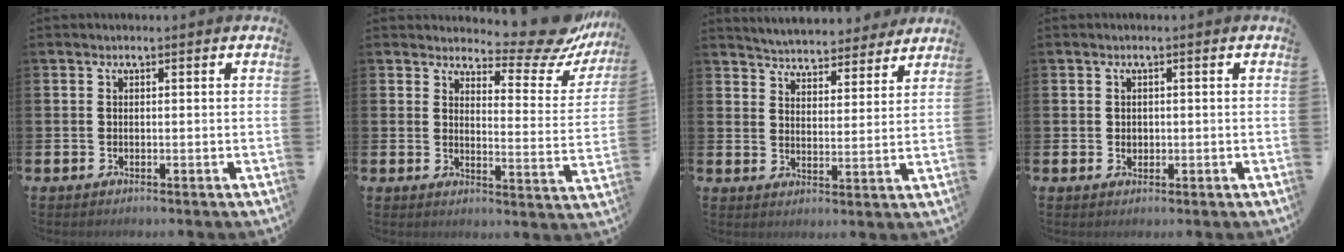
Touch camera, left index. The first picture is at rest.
{"total": 8.1, "force": [7.3, 2.2, 2.7], "torque": [-0.038, -0.065, 0.121]}
{"total": 5.1, "force": [5.0, 0.8, 0.0], "torque": [-0.017, -0.041, 0.086]}
{"total": 1.0, "force": [0.3, 0.9, 0.4], "torque": [0.001, 0.003, 0.003]}